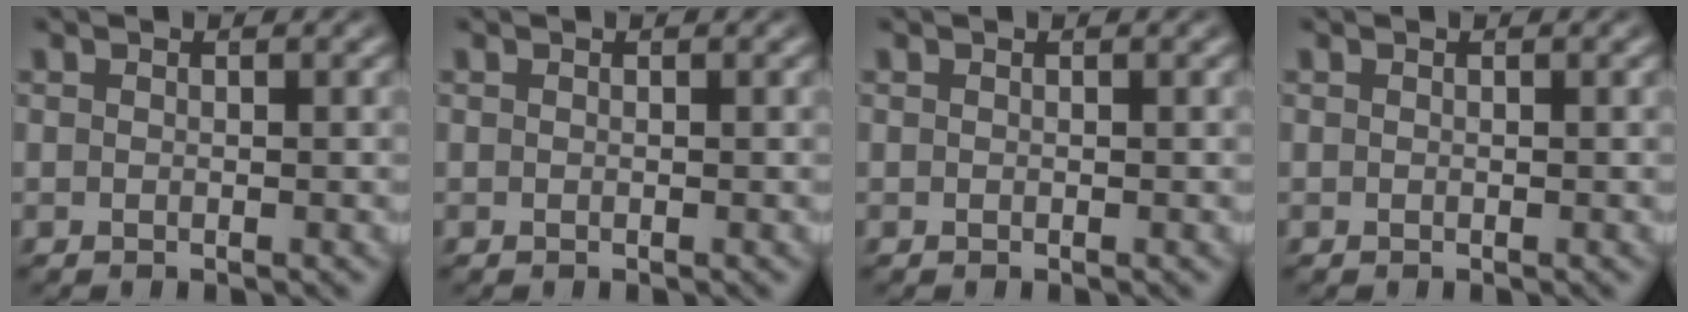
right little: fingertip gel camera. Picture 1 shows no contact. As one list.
[{"total": 0.0}, {"total": 0.0}, {"total": 0.0}]